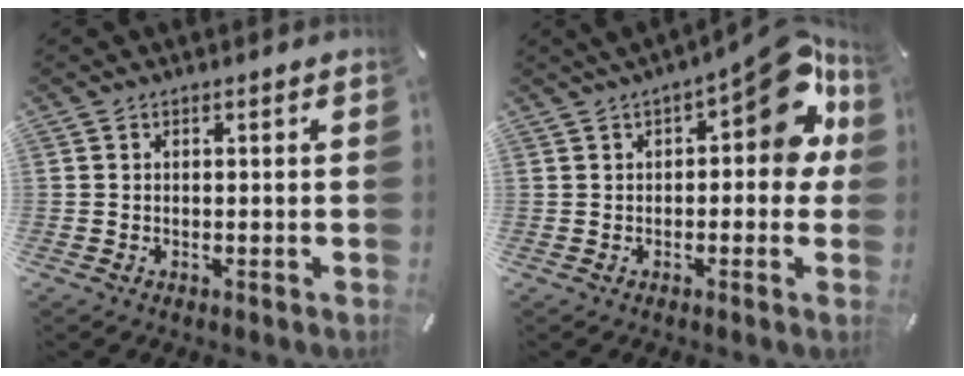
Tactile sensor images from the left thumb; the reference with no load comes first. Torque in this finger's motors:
{"motor_torque": [1.93, 2.07, 1.12, -0.97, 0.21]}